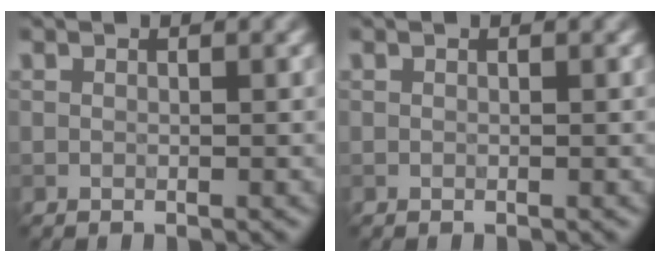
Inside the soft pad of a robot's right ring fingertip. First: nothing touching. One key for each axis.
{"total": 0.0}